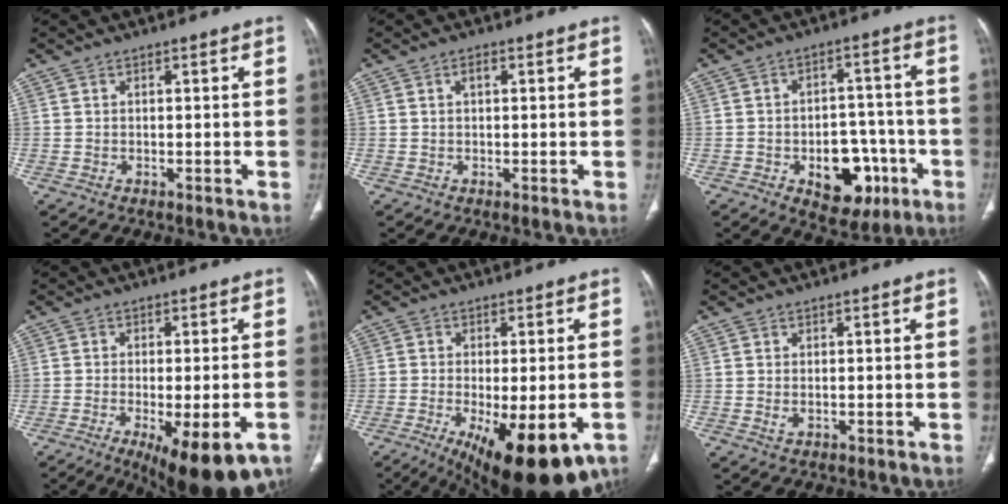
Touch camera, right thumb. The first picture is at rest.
{"total": 1.6, "force": [0.5, 0.8, 1.3], "torque": [-0.024, 0.005, 0.008]}
{"total": 13.0, "force": [-5.0, 8.4, 8.7], "torque": [-0.073, 0.041, -0.057]}
{"total": 15.0, "force": [-7.5, 5.1, 12.0], "torque": [-0.147, -0.002, -0.099]}
{"total": 18.5, "force": [-8.6, 7.1, 14.8], "torque": [-0.186, -0.011, -0.114]}
{"total": 1.2, "force": [-0.1, 0.8, 1.0], "torque": [-0.021, 0.000, 0.002]}